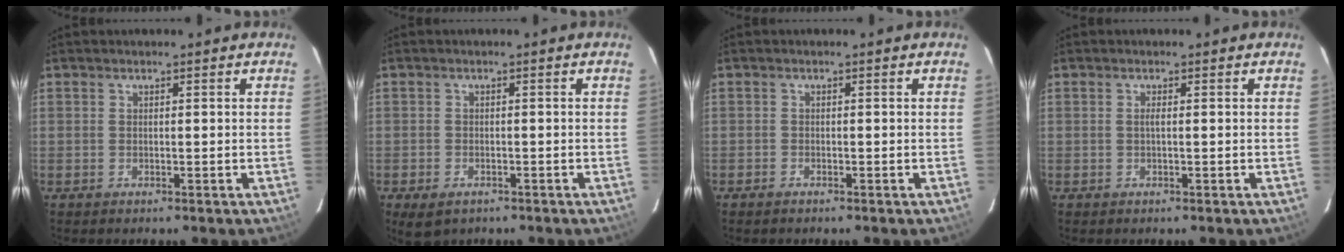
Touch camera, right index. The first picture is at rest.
{"total": 4.1, "force": [-2.4, 2.6, 2.0], "torque": [-0.044, -0.010, -0.036]}
{"total": 0.9, "force": [-0.8, 0.4, 0.1], "torque": [-0.006, 0.002, -0.016]}
{"total": 0.7, "force": [0.0, -0.1, 0.7], "torque": [-0.013, 0.002, -0.003]}